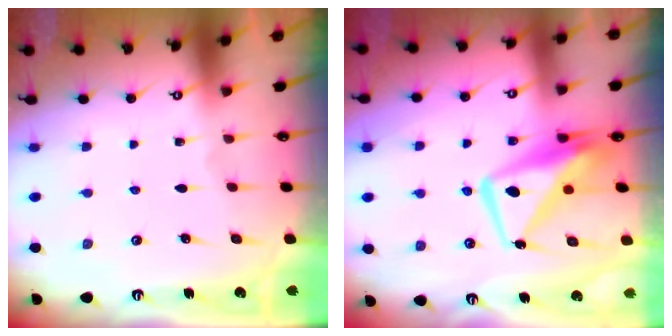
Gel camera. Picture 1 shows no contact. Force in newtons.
{"total": 10.5, "press": 10.4, "slide": 1.3}